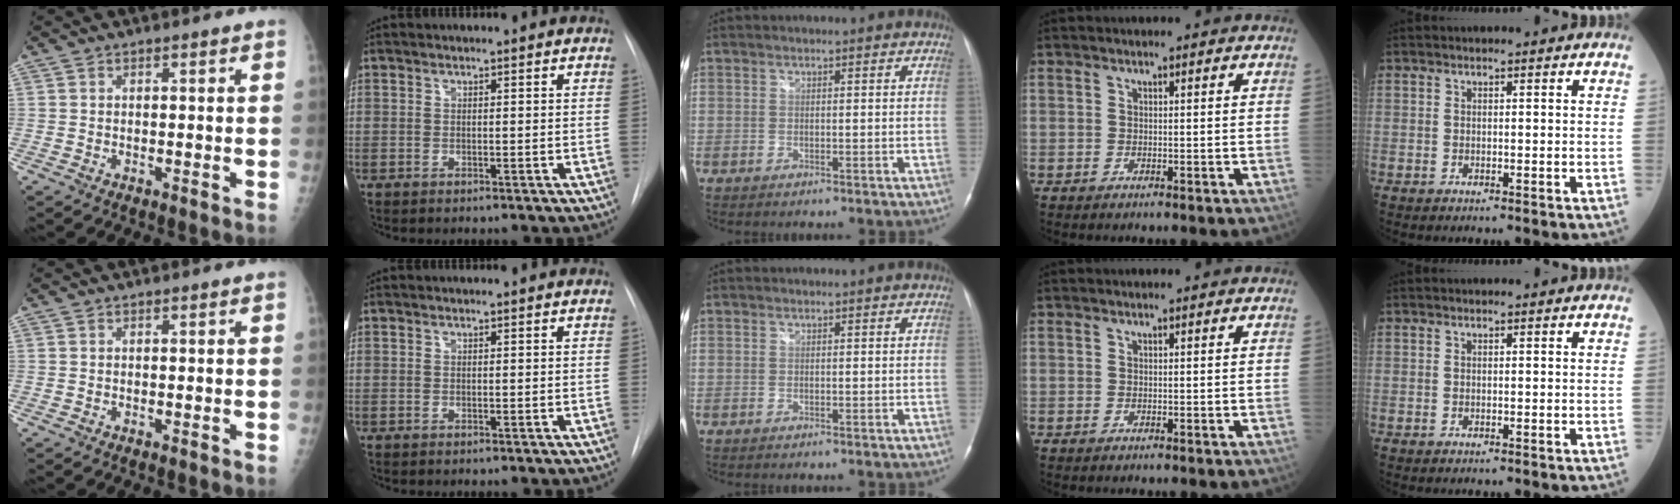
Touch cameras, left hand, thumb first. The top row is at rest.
{}